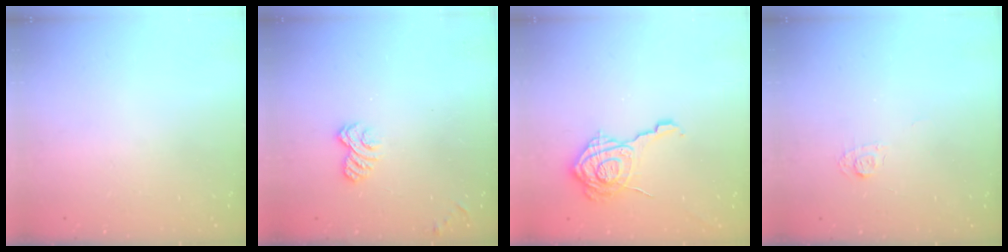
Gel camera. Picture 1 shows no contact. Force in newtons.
{"total": 3.4, "press": 3.2, "slide": 1.1}
{"total": 16.1, "press": 16.1, "slide": 0.5}
{"total": 4.3, "press": 4.2, "slide": 0.6}